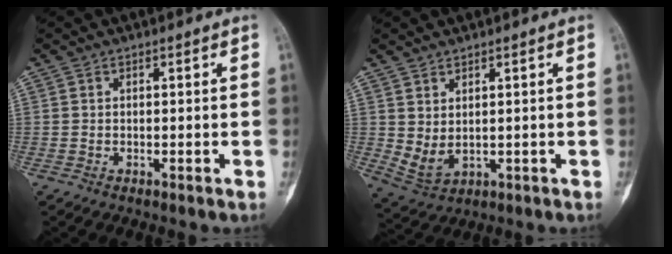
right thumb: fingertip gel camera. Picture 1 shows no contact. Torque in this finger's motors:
{"motor_torque": [0.01, 1.07, 0.52, 0.06, 0.00]}